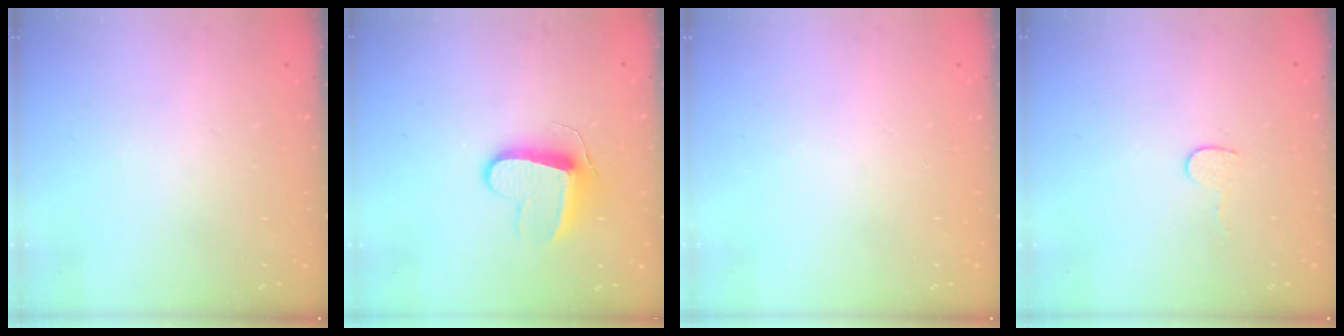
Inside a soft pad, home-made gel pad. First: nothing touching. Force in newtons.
{"total": 9.7, "press": 9.7, "slide": 0.4}
{"total": 0.0}
{"total": 4.7, "press": 4.7, "slide": 0.4}